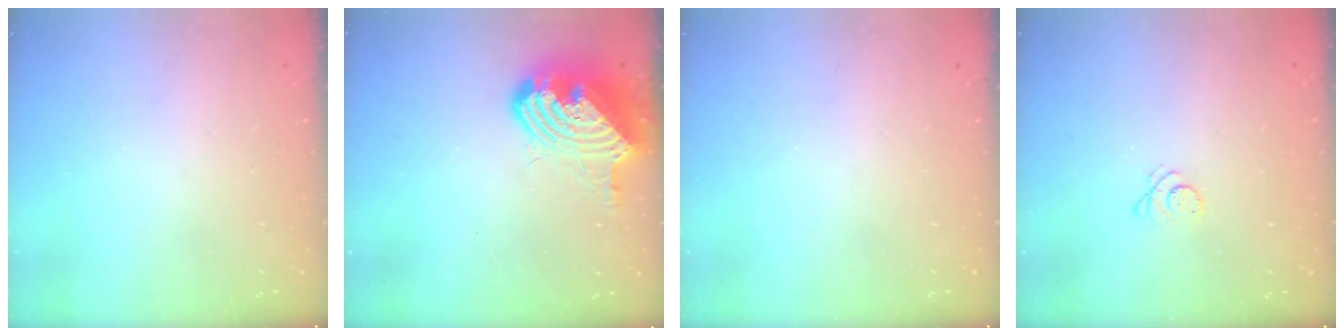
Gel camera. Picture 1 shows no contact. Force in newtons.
{"total": 14.6, "press": 14.5, "slide": 1.9}
{"total": 0.0}
{"total": 3.0, "press": 3.0, "slide": 0.4}